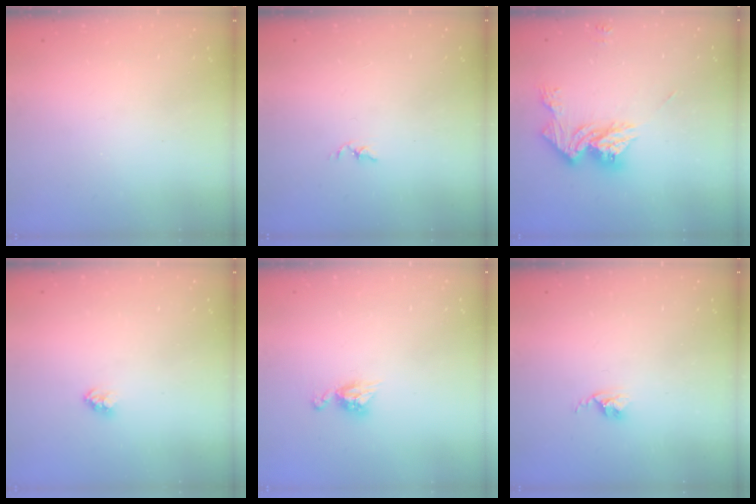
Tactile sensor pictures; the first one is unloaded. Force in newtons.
{"total": 1.8, "press": 1.7, "slide": 0.3}
{"total": 14.0, "press": 13.9, "slide": 1.2}
{"total": 2.4, "press": 2.4, "slide": 0.1}
{"total": 7.9, "press": 7.9, "slide": 0.6}
{"total": 2.6, "press": 2.6, "slide": 0.4}